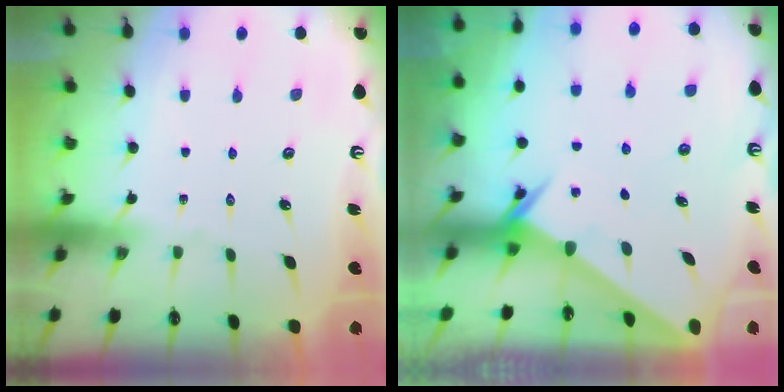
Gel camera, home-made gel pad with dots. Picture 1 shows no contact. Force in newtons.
{"total": 1.9, "press": 1.9, "slide": 0.2}